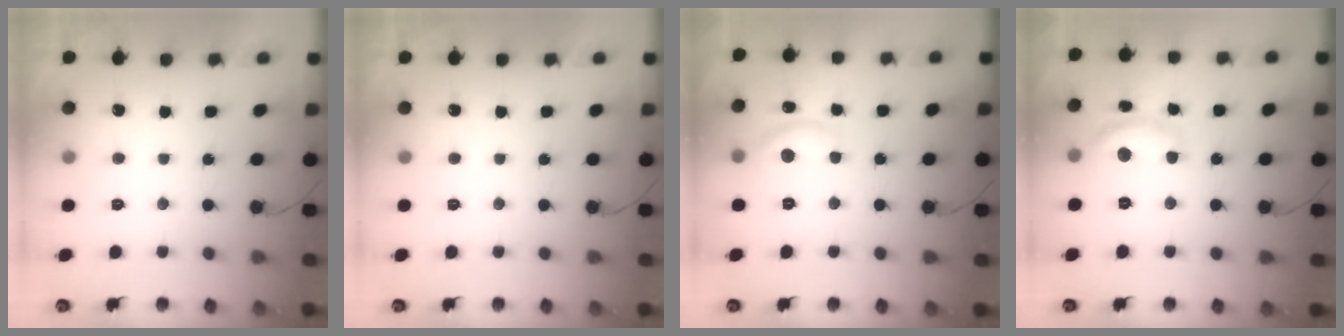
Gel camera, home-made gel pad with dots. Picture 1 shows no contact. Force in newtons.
{"total": 0.0}
{"total": 11.0, "press": 11.0, "slide": 0.7}
{"total": 11.3, "press": 11.3, "slide": 0.8}